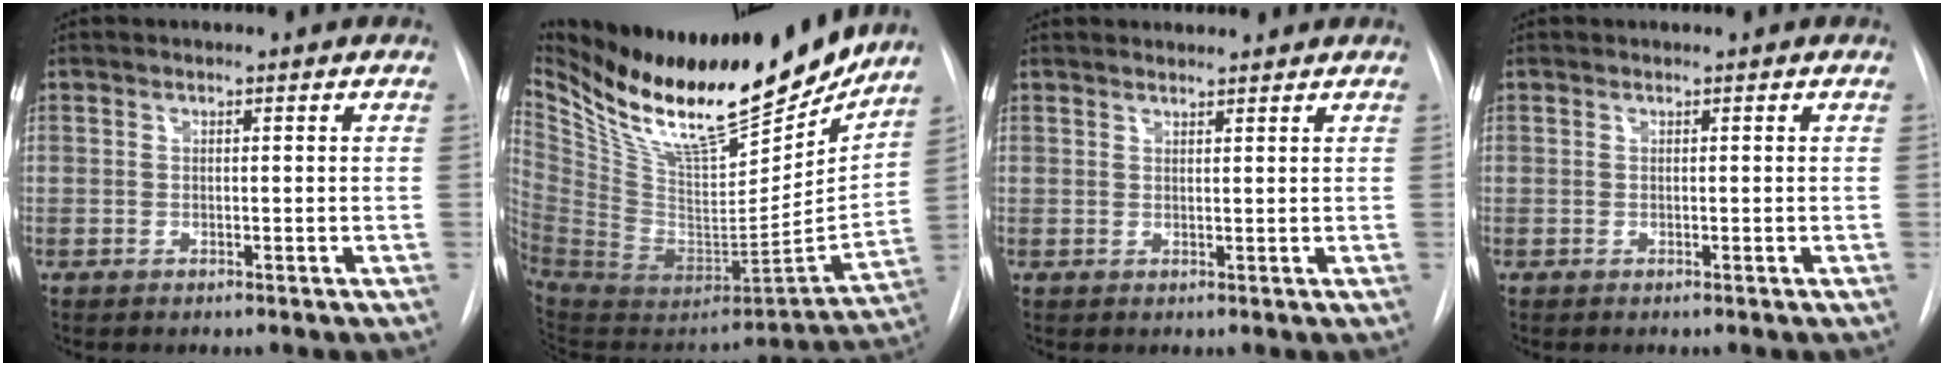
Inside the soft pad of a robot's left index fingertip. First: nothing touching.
{"total": 30.9, "force": [24.5, 8.6, 16.8], "torque": [-0.303, -0.034, 0.393]}
{"total": 3.0, "force": [2.9, 0.5, 0.5], "torque": [-0.010, 0.019, 0.042]}
{"total": 0.0}